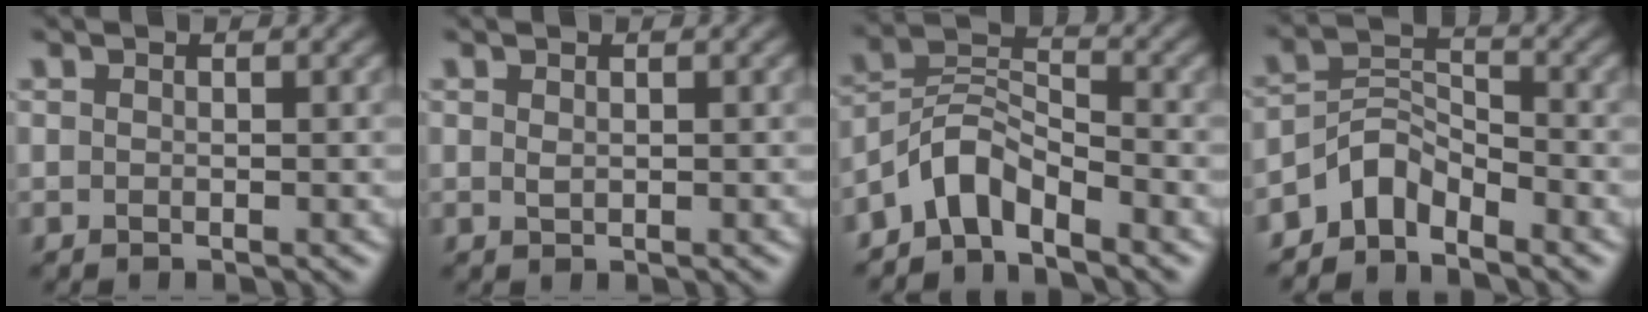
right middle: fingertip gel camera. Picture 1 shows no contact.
{"total": 0.5, "force": [0.2, 0.3, 0.4], "torque": [-0.010, 0.000, 0.004]}
{"total": 4.3, "force": [-3.3, 1.8, 2.1], "torque": [-0.033, 0.012, -0.077]}
{"total": 3.7, "force": [-2.9, 1.7, 1.5], "torque": [-0.025, 0.011, -0.067]}